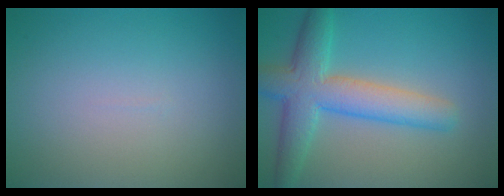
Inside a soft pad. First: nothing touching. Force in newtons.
{"total": 6.4, "press": 6.4, "slide": 0.3}